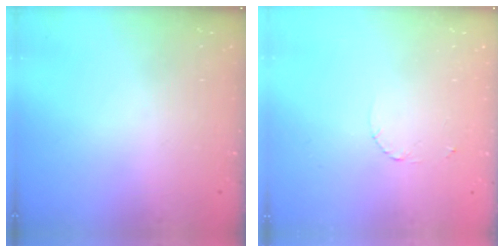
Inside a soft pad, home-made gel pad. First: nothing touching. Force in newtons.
{"total": 1.6, "press": 1.6, "slide": 0.2}